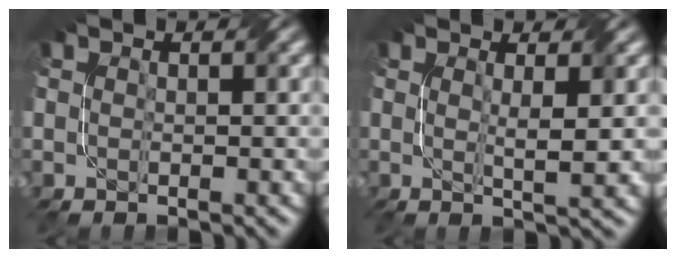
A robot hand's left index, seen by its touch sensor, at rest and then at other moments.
{"total": 2.8, "force": [0.6, 0.4, 2.8], "torque": [-0.043, -0.004, 0.009]}